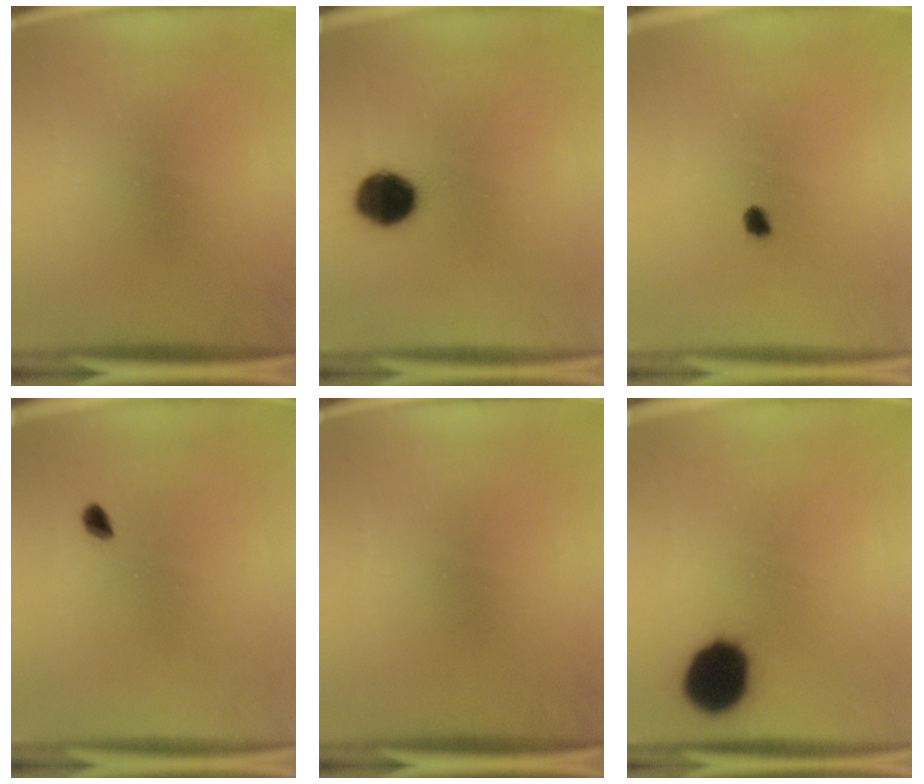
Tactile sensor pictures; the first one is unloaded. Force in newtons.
{"total": 10.6}
{"total": 1.7}
{"total": 1.7}
{"total": 0.0}
{"total": 13.0}